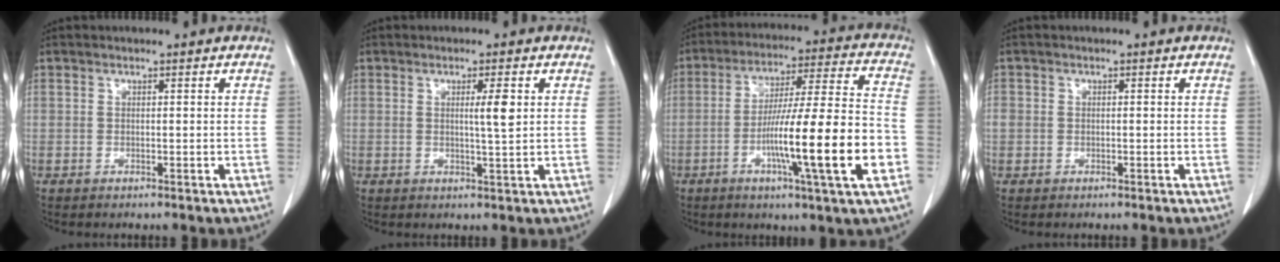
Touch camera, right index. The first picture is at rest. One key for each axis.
{"total": 3.3, "fx": 0.8, "fy": 0.0, "fz": 3.3, "tx": -0.051, "ty": -0.003, "tz": 0.011}
{"total": 18.0, "fx": -5.3, "fy": 0.0, "fz": 17.2, "tx": -0.277, "ty": -0.004, "tz": -0.088}
{"total": 1.4, "fx": -0.1, "fy": 1.3, "fz": 0.6, "tx": -0.014, "ty": 0.011, "tz": -0.001}